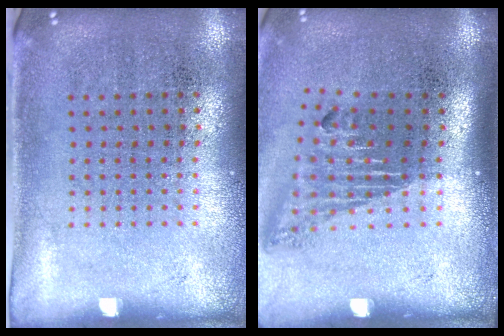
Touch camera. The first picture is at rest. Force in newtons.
{"total": 1.7, "press": 1.1, "slide": 1.3}